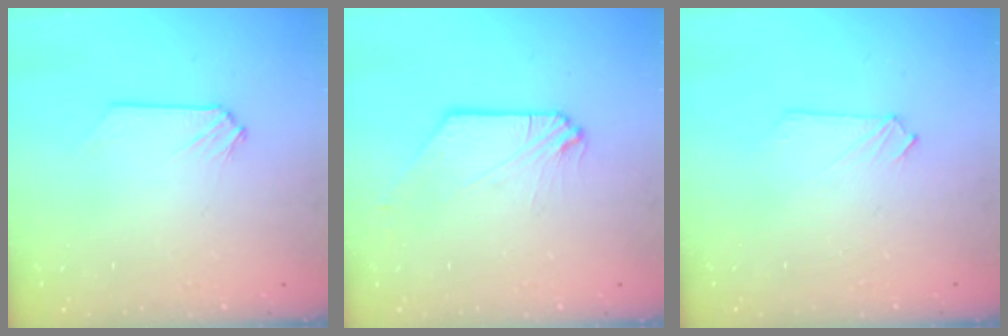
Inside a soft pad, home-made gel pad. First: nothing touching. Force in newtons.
{"total": 0.8, "press": 0.8, "slide": 0.2}
{"total": 2.6, "press": 2.6, "slide": 0.6}